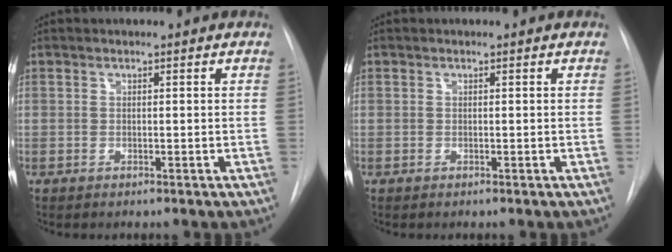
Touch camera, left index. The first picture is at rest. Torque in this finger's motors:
{"motor_torque": [-0.04, 0.04, 0.00, 0.00]}